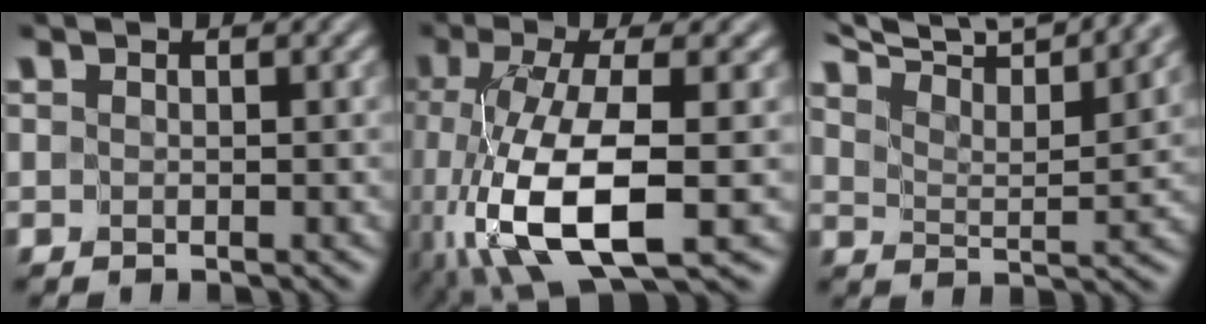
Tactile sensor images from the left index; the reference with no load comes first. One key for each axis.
{"total": 10.8, "fx": -3.9, "fy": 3.3, "fz": 9.4, "tx": -0.194, "ty": -0.014, "tz": -0.071}
{"total": 10.3, "fx": 9.3, "fy": 1.4, "fz": 4.2, "tx": -0.075, "ty": 0.006, "tz": 0.130}